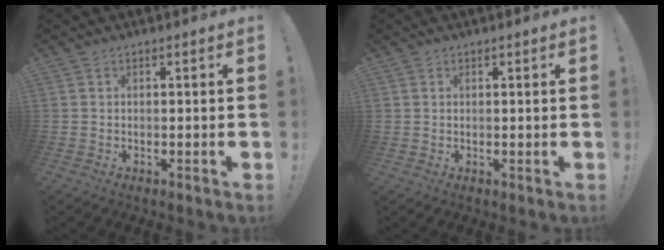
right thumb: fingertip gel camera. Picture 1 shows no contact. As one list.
[{"total": 1.8, "force": [1.0, 1.5, 0.0], "torque": [0.015, -0.011, 0.016]}]